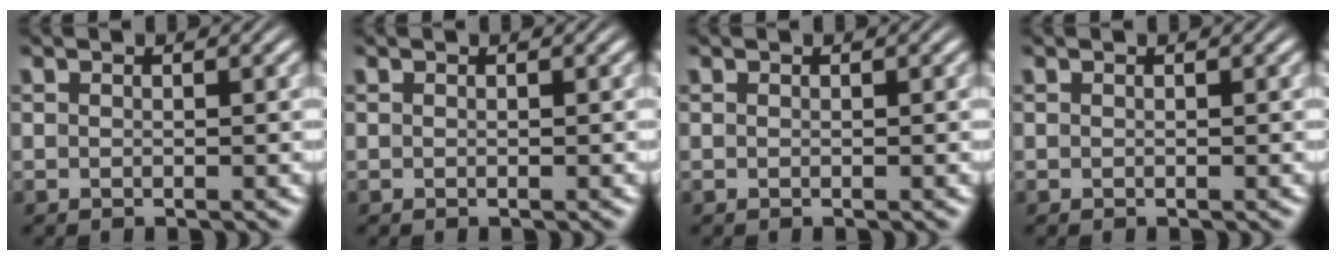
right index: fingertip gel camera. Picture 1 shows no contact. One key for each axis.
{"total": 0.0}
{"total": 0.0}
{"total": 0.0}